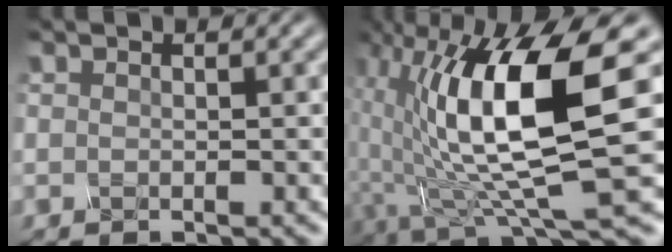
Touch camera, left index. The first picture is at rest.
{"total": 12.7, "force": [1.2, 3.8, 12.0], "torque": [-0.217, -0.011, 0.025]}